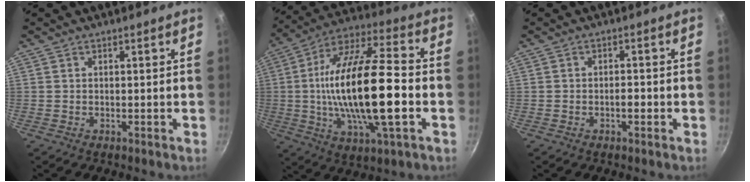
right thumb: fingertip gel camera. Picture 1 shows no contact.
{"total": 23.9, "force": [-2.6, 7.9, 22.4], "torque": [-0.407, 0.022, -0.052]}
{"total": 1.8, "force": [-0.7, 0.9, 1.4], "torque": [-0.016, 0.010, -0.013]}